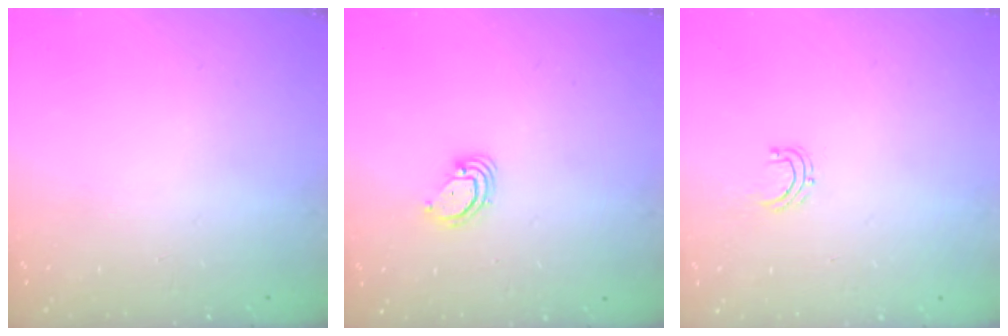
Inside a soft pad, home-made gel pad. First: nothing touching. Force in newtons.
{"total": 2.9, "press": 2.9, "slide": 0.2}
{"total": 3.9, "press": 3.9, "slide": 0.3}